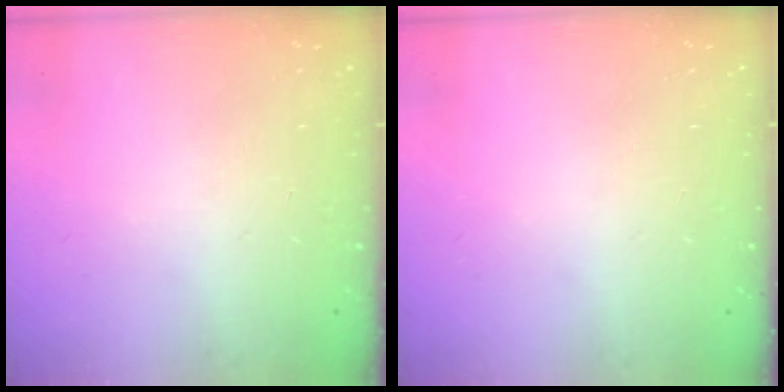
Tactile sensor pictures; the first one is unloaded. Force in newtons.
{"total": 0.0}